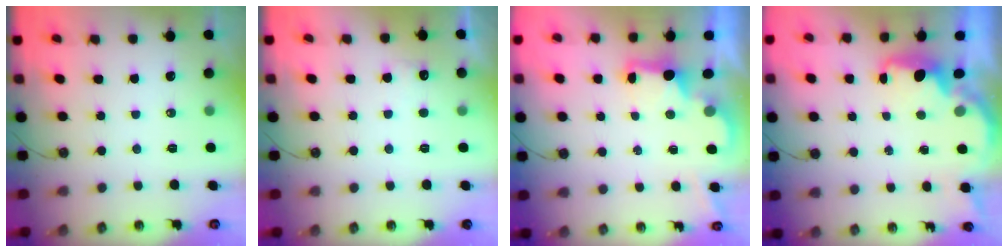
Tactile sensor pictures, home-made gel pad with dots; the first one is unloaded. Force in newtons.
{"total": 3.7, "press": 3.5, "slide": 1.1}
{"total": 2.1, "press": 2.1, "slide": 0.5}
{"total": 2.3, "press": 2.1, "slide": 0.9}